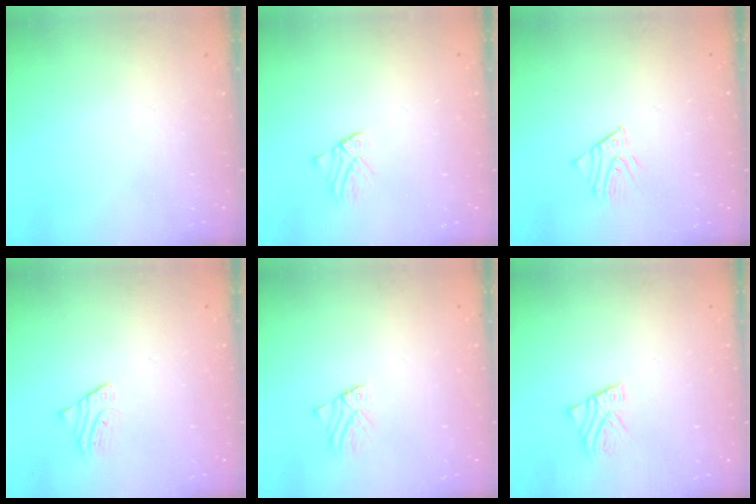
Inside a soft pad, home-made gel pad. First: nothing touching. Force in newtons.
{"total": 0.7, "press": 0.7, "slide": 0.1}
{"total": 2.5, "press": 2.5, "slide": 0.1}
{"total": 1.8, "press": 1.8, "slide": 0.2}
{"total": 1.2, "press": 1.2, "slide": 0.1}
{"total": 2.2, "press": 2.2, "slide": 0.1}